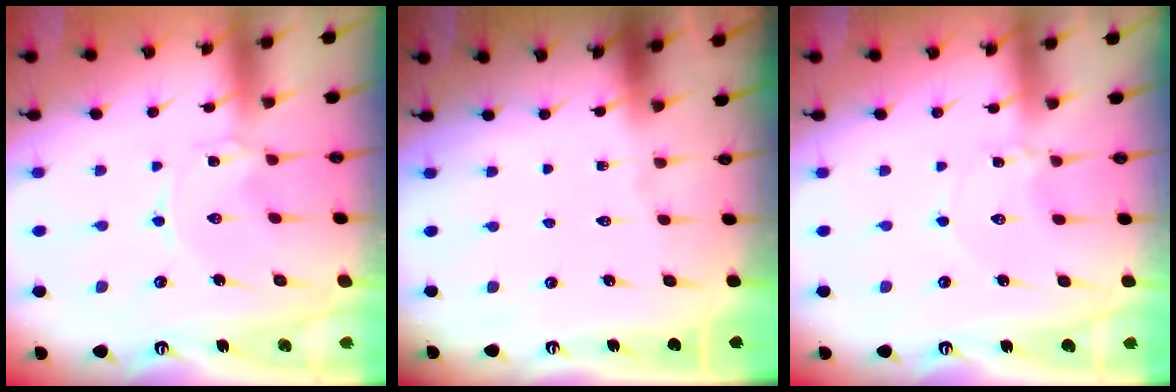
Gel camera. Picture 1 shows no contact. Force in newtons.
{"total": 0.0}
{"total": 1.6, "press": 1.6, "slide": 0.1}